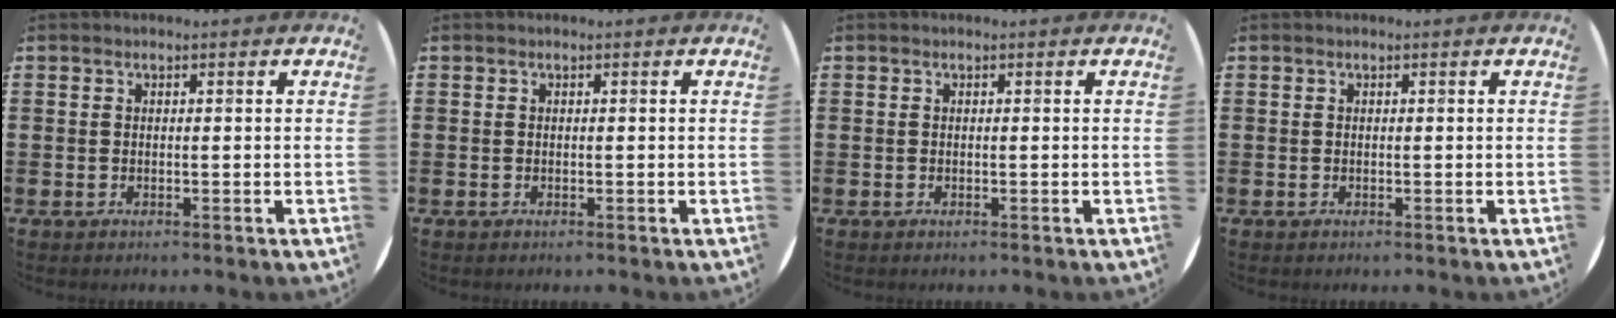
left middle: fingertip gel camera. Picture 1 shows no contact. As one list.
[{"total": 0.0}, {"total": 0.0}, {"total": 0.0}]